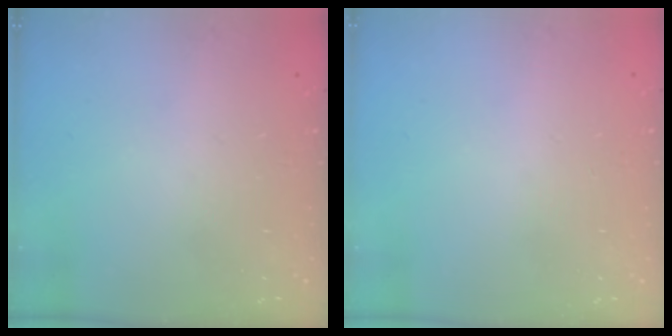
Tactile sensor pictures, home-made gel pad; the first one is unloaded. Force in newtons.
{"total": 0.8, "press": 0.5, "slide": 0.6}